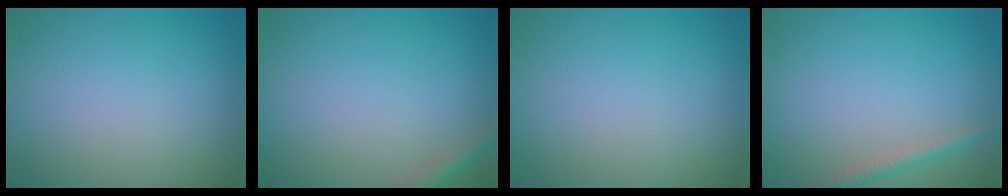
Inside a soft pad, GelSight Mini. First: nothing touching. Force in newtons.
{"total": 1.6, "press": 1.6, "slide": 0.1}
{"total": 0.0}
{"total": 1.5, "press": 1.5, "slide": 0.0}